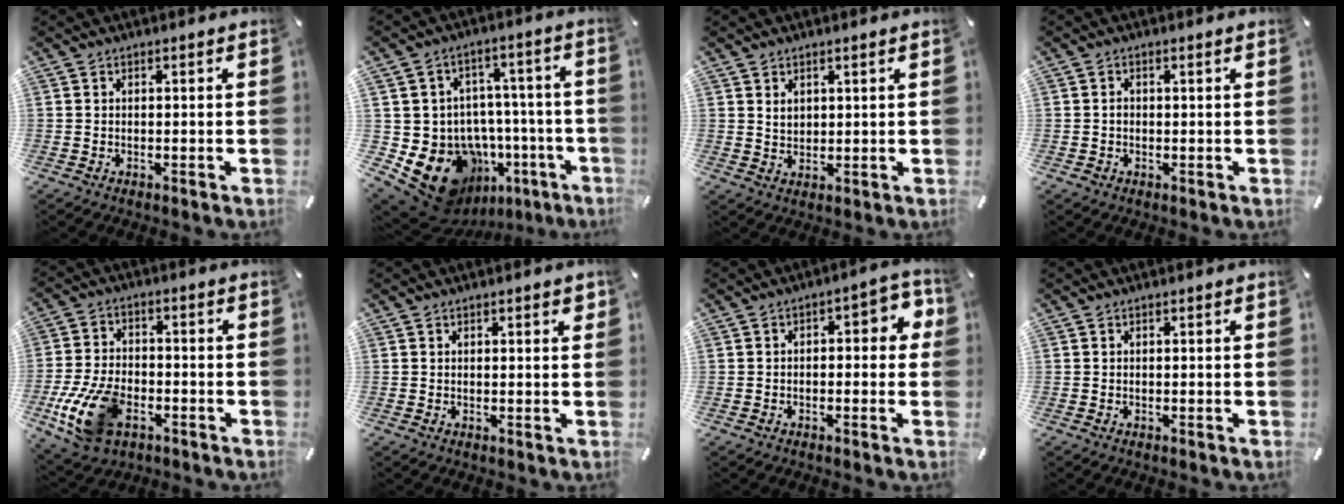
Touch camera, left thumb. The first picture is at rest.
{"total": 17.8, "force": [-8.4, 12.9, 8.9], "torque": [-0.155, 0.039, -0.112]}
{"total": 2.2, "force": [1.4, 1.4, 0.8], "torque": [-0.010, -0.003, 0.026]}
{"total": 1.1, "force": [0.0, 0.7, 0.8], "torque": [-0.016, 0.004, -0.002]}
{"total": 14.2, "force": [-5.6, 8.8, 9.7], "torque": [-0.202, 0.021, -0.095]}
{"total": 1.4, "force": [0.6, 0.4, 1.2], "torque": [-0.016, 0.000, 0.007]}
{"total": 5.9, "force": [-0.6, 2.9, 5.1], "torque": [-0.070, 0.009, -0.016]}
{"total": 0.0}